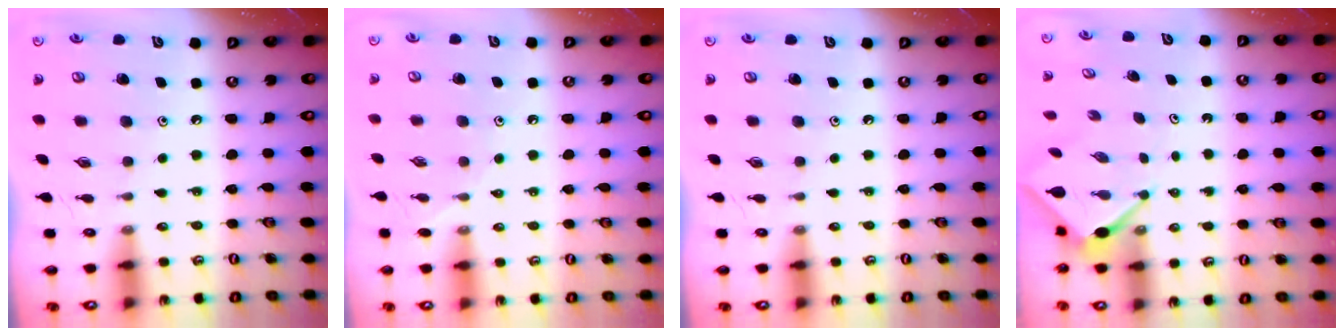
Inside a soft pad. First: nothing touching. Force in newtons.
{"total": 5.7, "press": 5.6, "slide": 0.7}
{"total": 0.0}
{"total": 3.3, "press": 3.3, "slide": 0.2}